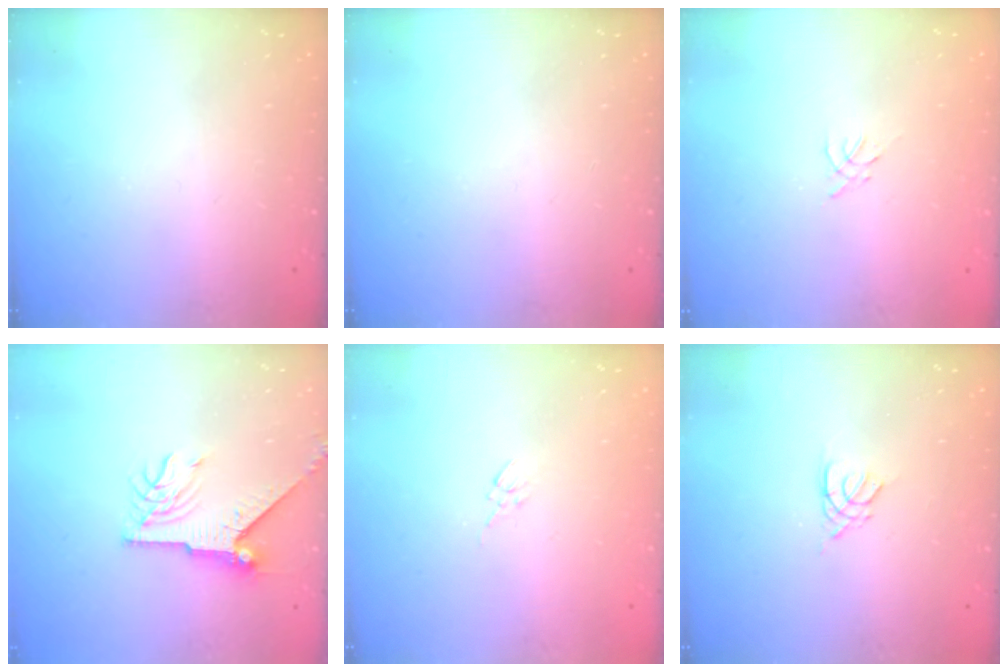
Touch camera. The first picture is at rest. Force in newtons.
{"total": 0.0}
{"total": 0.0}
{"total": 9.7, "press": 9.7, "slide": 0.3}
{"total": 2.7, "press": 2.7, "slide": 0.5}
{"total": 2.7, "press": 2.7, "slide": 0.5}